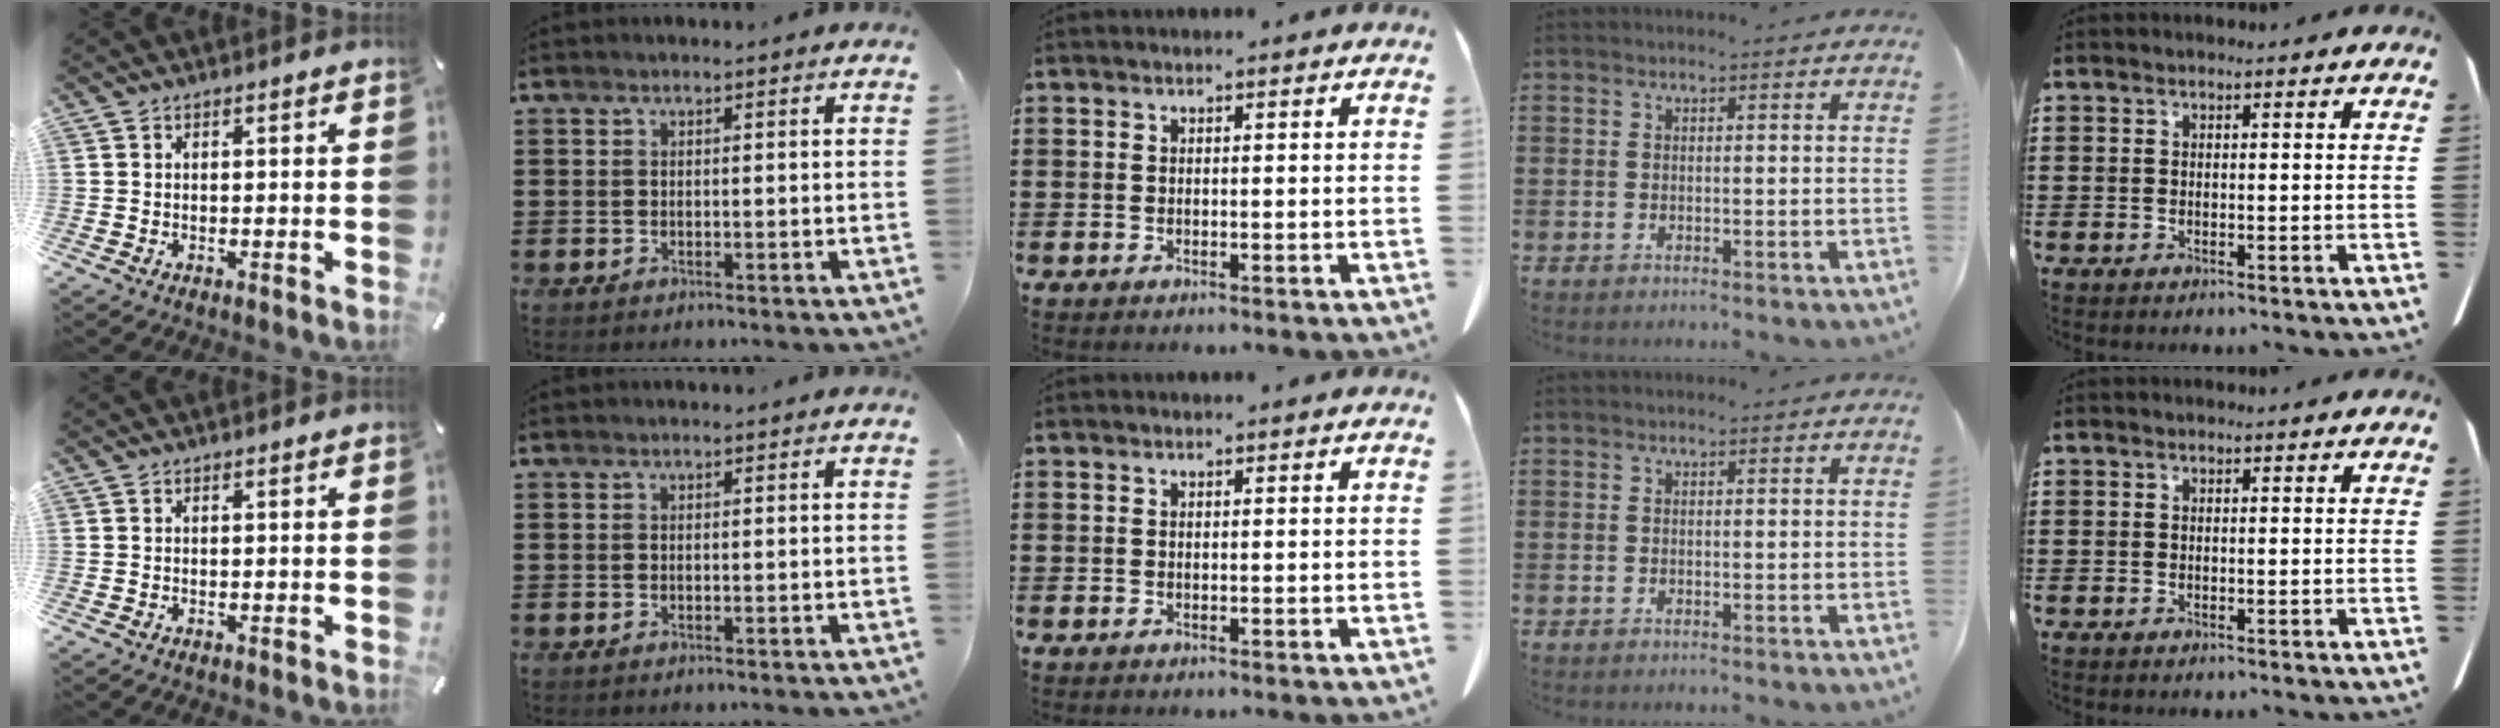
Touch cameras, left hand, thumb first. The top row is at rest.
{}